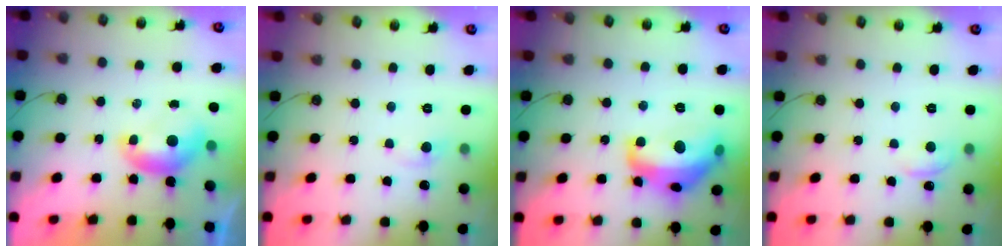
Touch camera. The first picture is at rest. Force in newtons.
{"total": 1.3, "press": 1.0, "slide": 0.8}
{"total": 11.9, "press": 11.9, "slide": 1.4}
{"total": 1.1, "press": 0.8, "slide": 0.7}